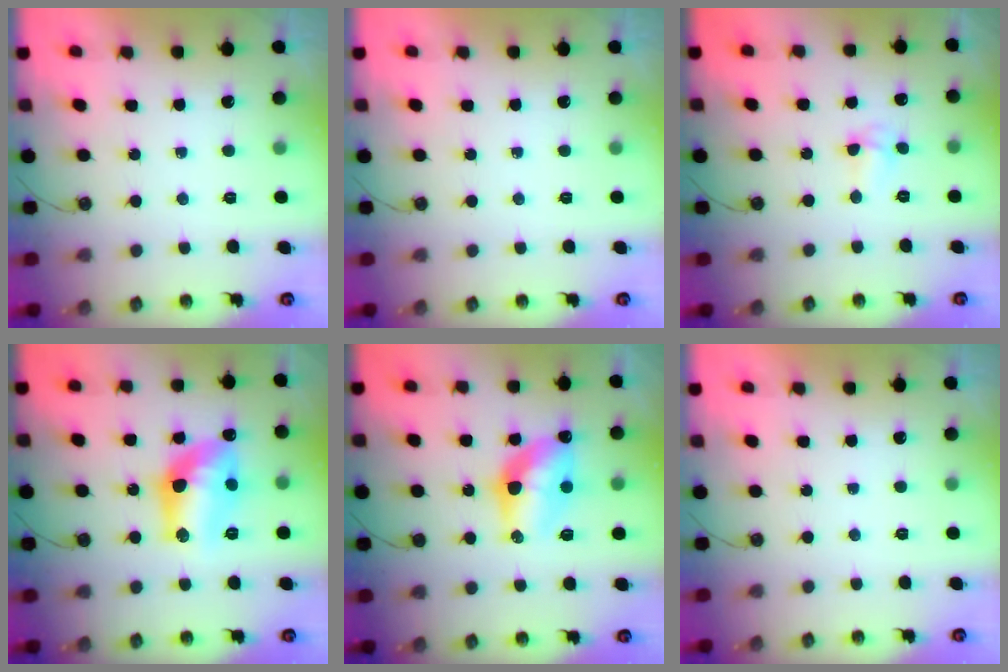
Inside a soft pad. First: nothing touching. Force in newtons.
{"total": 0.0}
{"total": 3.7, "press": 3.5, "slide": 1.2}
{"total": 13.4, "press": 13.3, "slide": 1.5}
{"total": 10.6, "press": 10.6, "slide": 0.9}
{"total": 0.0}